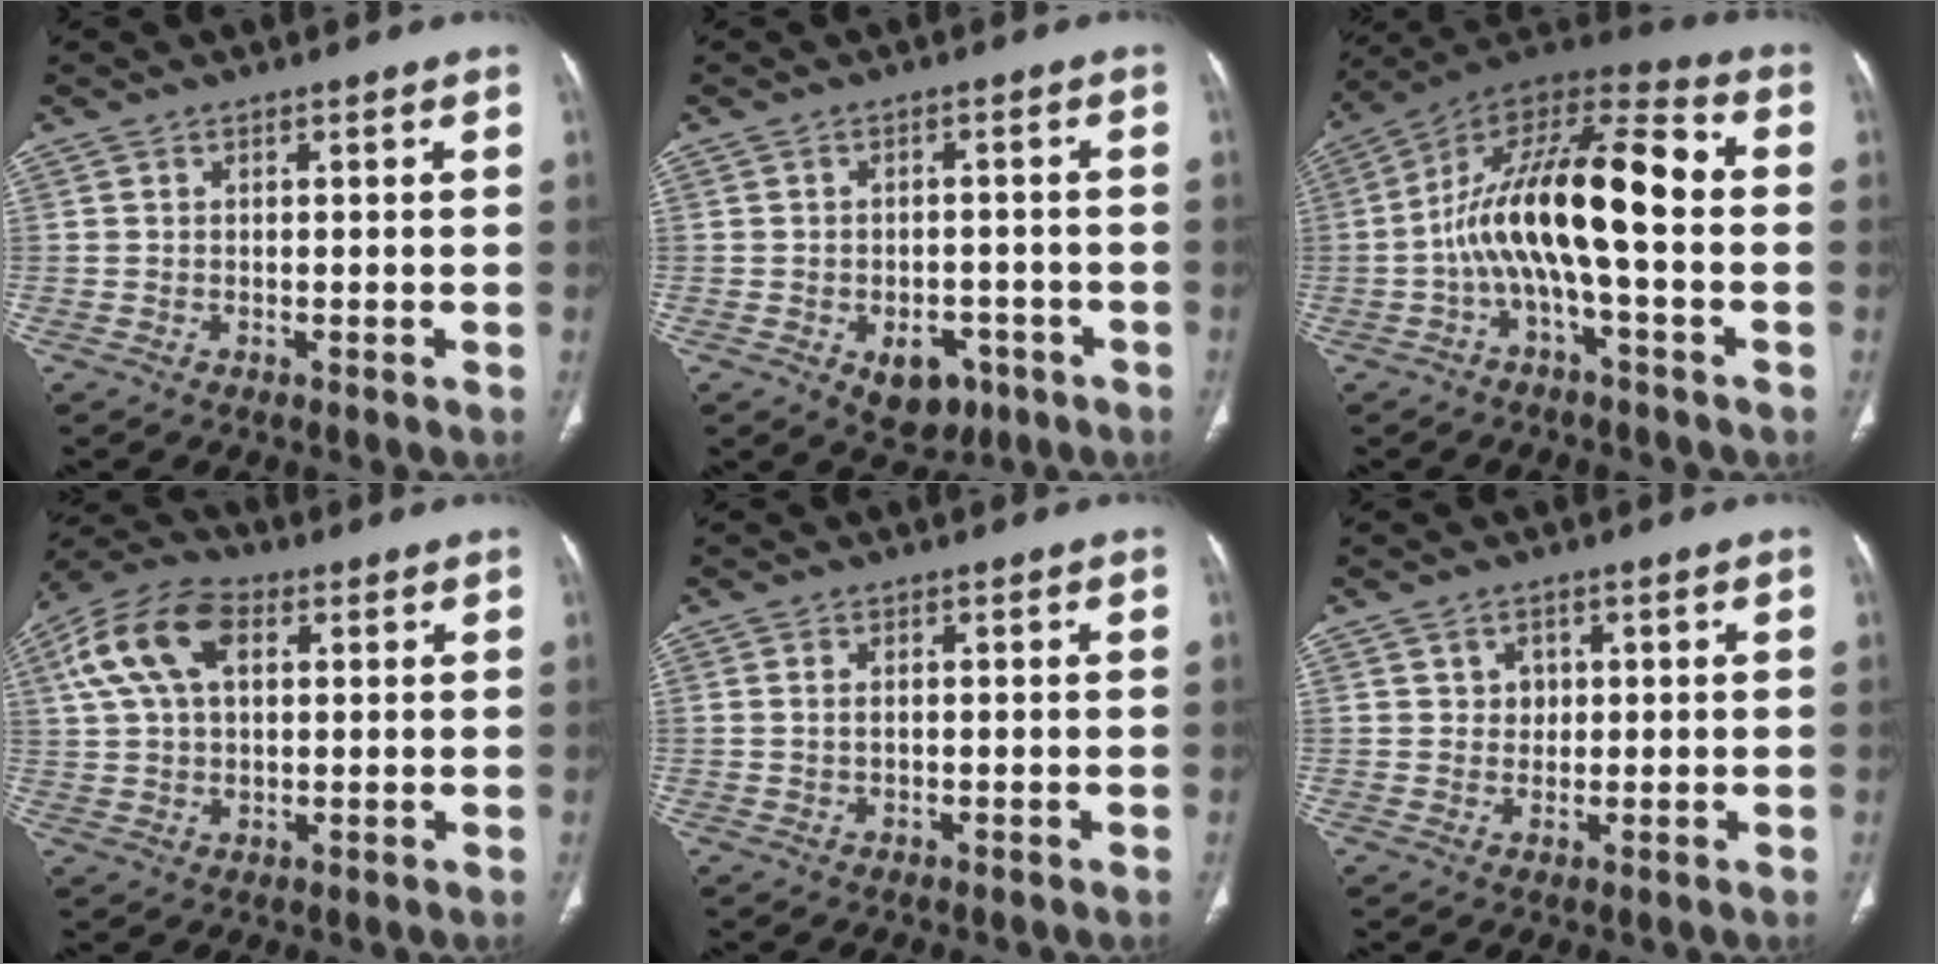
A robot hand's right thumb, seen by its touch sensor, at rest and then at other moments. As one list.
[{"total": 6.9, "force": [-3.1, 4.7, 4.0], "torque": [-0.031, 0.015, -0.032]}, {"total": 18.2, "force": [-1.8, 5.9, 17.1], "torque": [-0.294, 0.058, -0.040]}, {"total": 13.3, "force": [4.3, 7.9, 9.9], "torque": [-0.196, 0.017, 0.076]}, {"total": 1.1, "force": [0.2, 0.6, 0.9], "torque": [-0.020, 0.001, 0.005]}, {"total": 2.6, "force": [0.9, 2.2, 1.1], "torque": [-0.005, -0.004, 0.015]}]